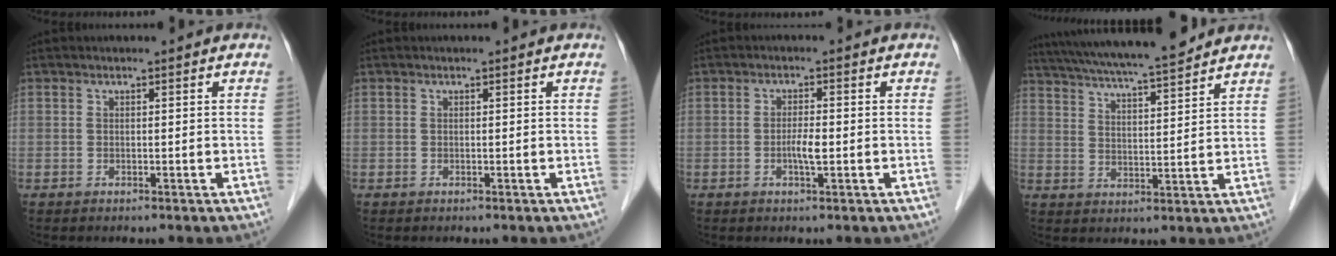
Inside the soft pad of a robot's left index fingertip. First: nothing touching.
{"total": 0.0}
{"total": 2.4, "force": [-0.5, 0.3, 2.4], "torque": [-0.045, 0.000, -0.009]}
{"total": 17.3, "force": [15.2, 0.9, 8.2], "torque": [-0.149, 0.028, 0.239]}